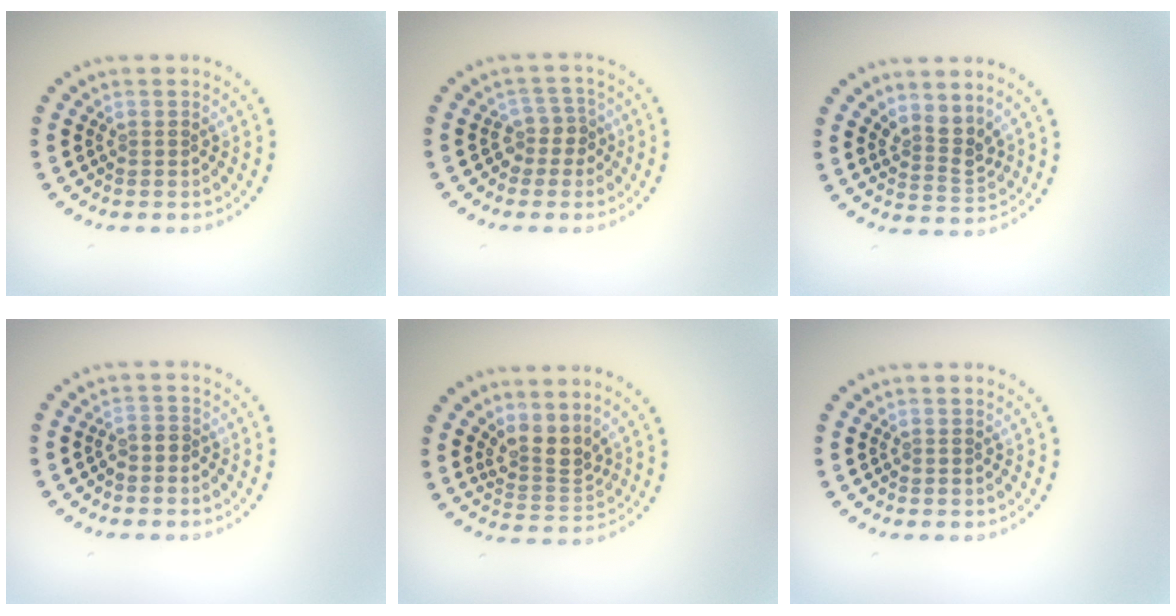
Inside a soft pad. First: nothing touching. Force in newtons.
{"total": 2.1, "press": 1.7, "slide": 1.3}
{"total": 2.5, "press": 1.9, "slide": 1.6}
{"total": 0.8, "press": 0.5, "slide": 0.6}
{"total": 3.0, "press": 2.3, "slide": 1.9}
{"total": 0.0}